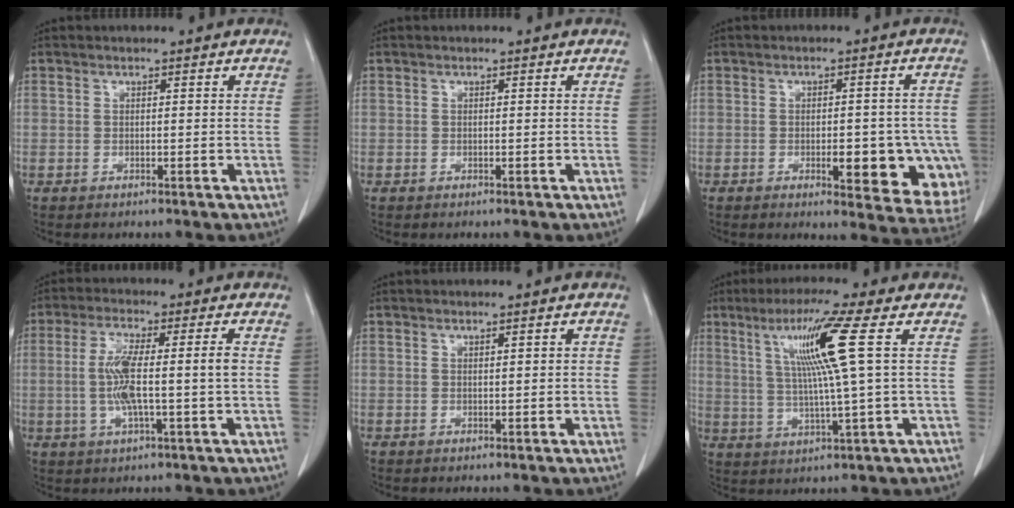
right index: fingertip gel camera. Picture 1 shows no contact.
{"total": 0.0}
{"total": 12.1, "force": [-4.2, 4.6, 10.4], "torque": [-0.074, 0.009, -0.040]}
{"total": 8.1, "force": [-0.4, 0.5, 8.1], "torque": [-0.164, 0.007, -0.009]}
{"total": 1.0, "force": [0.3, 0.1, 1.0], "torque": [-0.018, 0.002, 0.005]}
{"total": 10.4, "force": [3.3, -2.0, 9.6], "torque": [-0.177, 0.007, 0.068]}